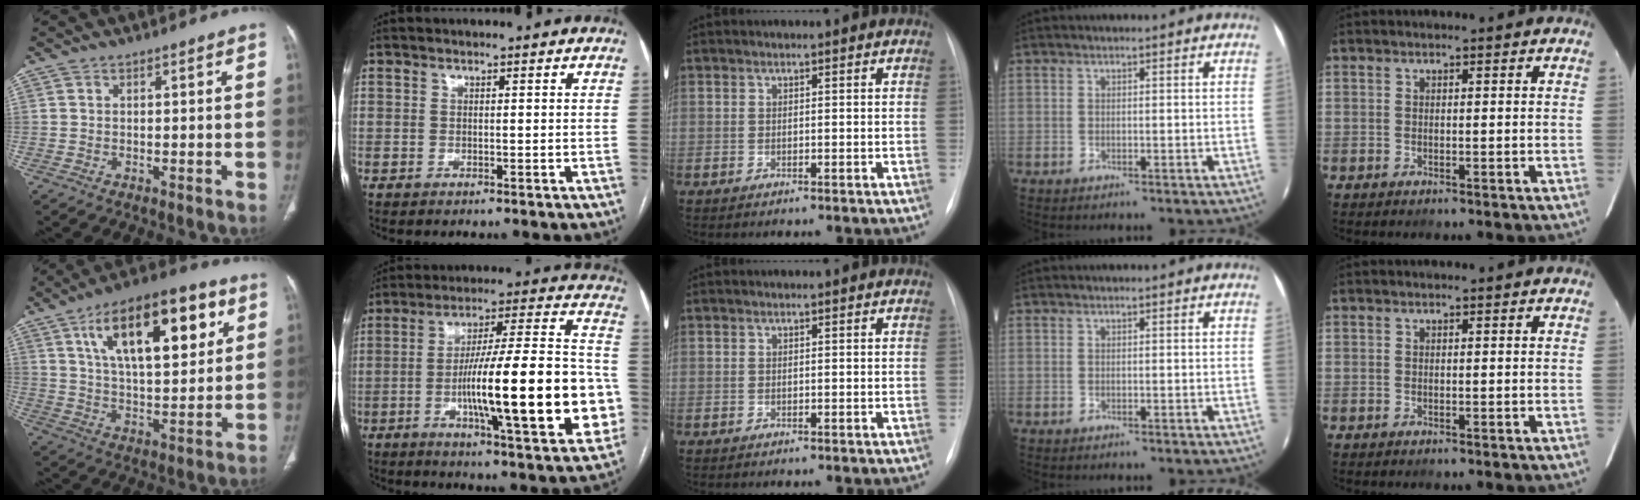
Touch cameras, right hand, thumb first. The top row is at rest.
{"thumb": {"total": 22.1, "force": [8.9, 9.5, 17.8], "torque": [-0.255, -0.016, 0.146]}, "index": {"total": 24.2, "force": [-5.0, 3.2, 23.4], "torque": [-0.318, 0.012, -0.072]}}